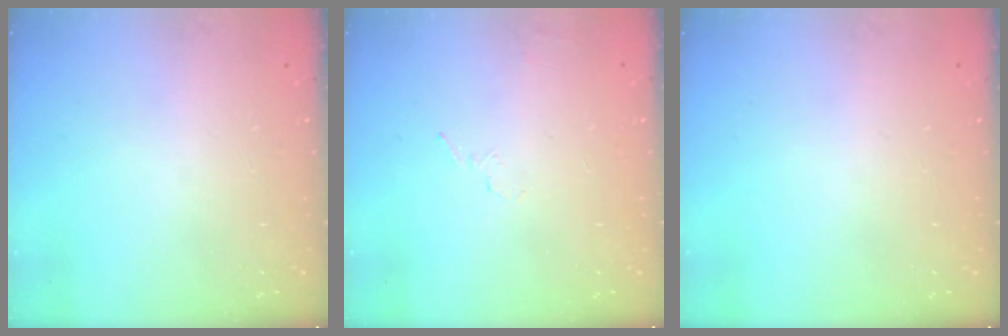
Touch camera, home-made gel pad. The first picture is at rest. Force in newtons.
{"total": 4.3, "press": 3.9, "slide": 1.8}
{"total": 0.0}